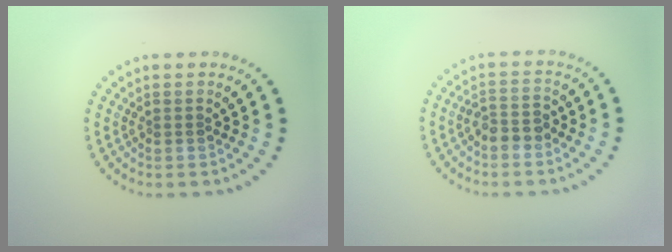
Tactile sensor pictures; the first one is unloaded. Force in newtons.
{"total": 2.1, "press": 1.9, "slide": 1.0}